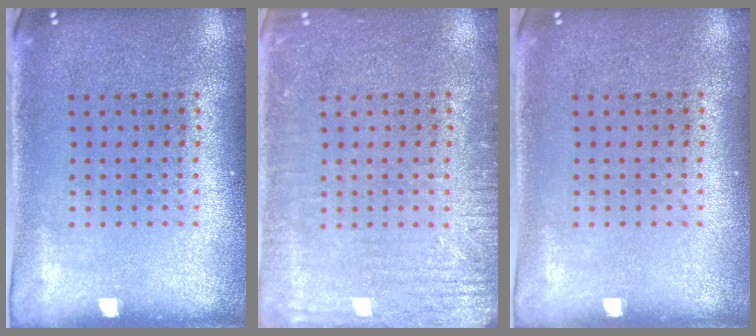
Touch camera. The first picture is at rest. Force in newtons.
{"total": 3.0, "press": 3.0, "slide": 0.3}
{"total": 0.0}